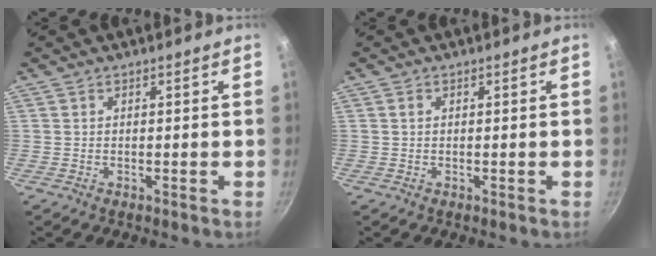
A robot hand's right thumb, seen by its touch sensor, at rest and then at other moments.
{"total": 0.6, "force": [0.1, 0.5, 0.3], "torque": [-0.007, 0.002, 0.002]}